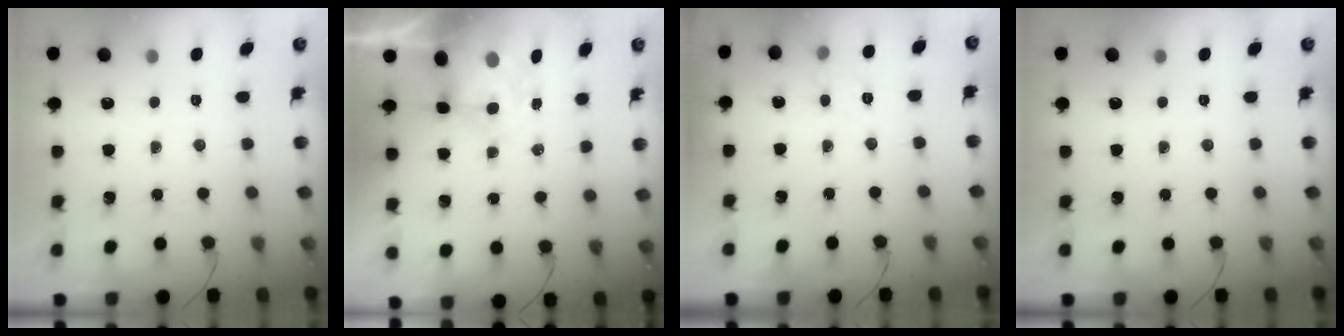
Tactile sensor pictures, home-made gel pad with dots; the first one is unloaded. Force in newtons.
{"total": 8.3, "press": 8.0, "slide": 2.1}
{"total": 6.6, "press": 6.5, "slide": 1.3}
{"total": 0.0}